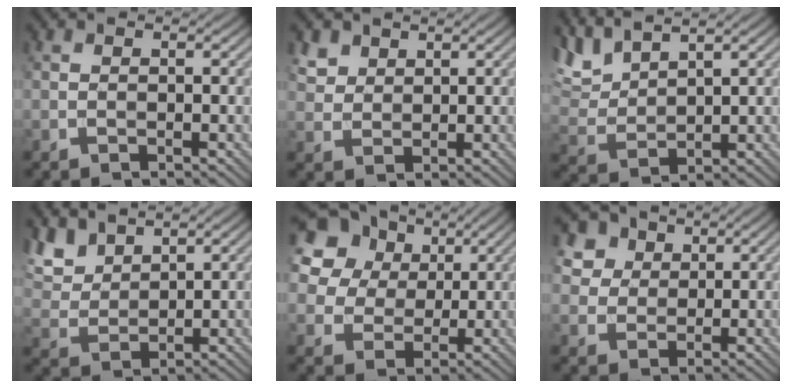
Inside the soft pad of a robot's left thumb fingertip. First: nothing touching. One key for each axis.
{"total": 3.0, "fx": 2.0, "fy": 2.0, "fz": 1.0, "tx": -0.030, "ty": 0.000, "tz": 0.047}
{"total": 6.1, "fx": 5.2, "fy": 1.4, "fz": 3.0, "tx": -0.082, "ty": 0.008, "tz": 0.108}
{"total": 5.9, "fx": 4.6, "fy": 2.6, "fz": 2.6, "tx": -0.073, "ty": 0.004, "tz": 0.101}
{"total": 17.8, "fx": 9.1, "fy": 13.1, "fz": 7.8, "tx": -0.243, "ty": 0.048, "tz": 0.190}
{"total": 6.2, "fx": 3.4, "fy": 4.6, "fz": 2.5, "tx": -0.089, "ty": -0.001, "tz": 0.063}